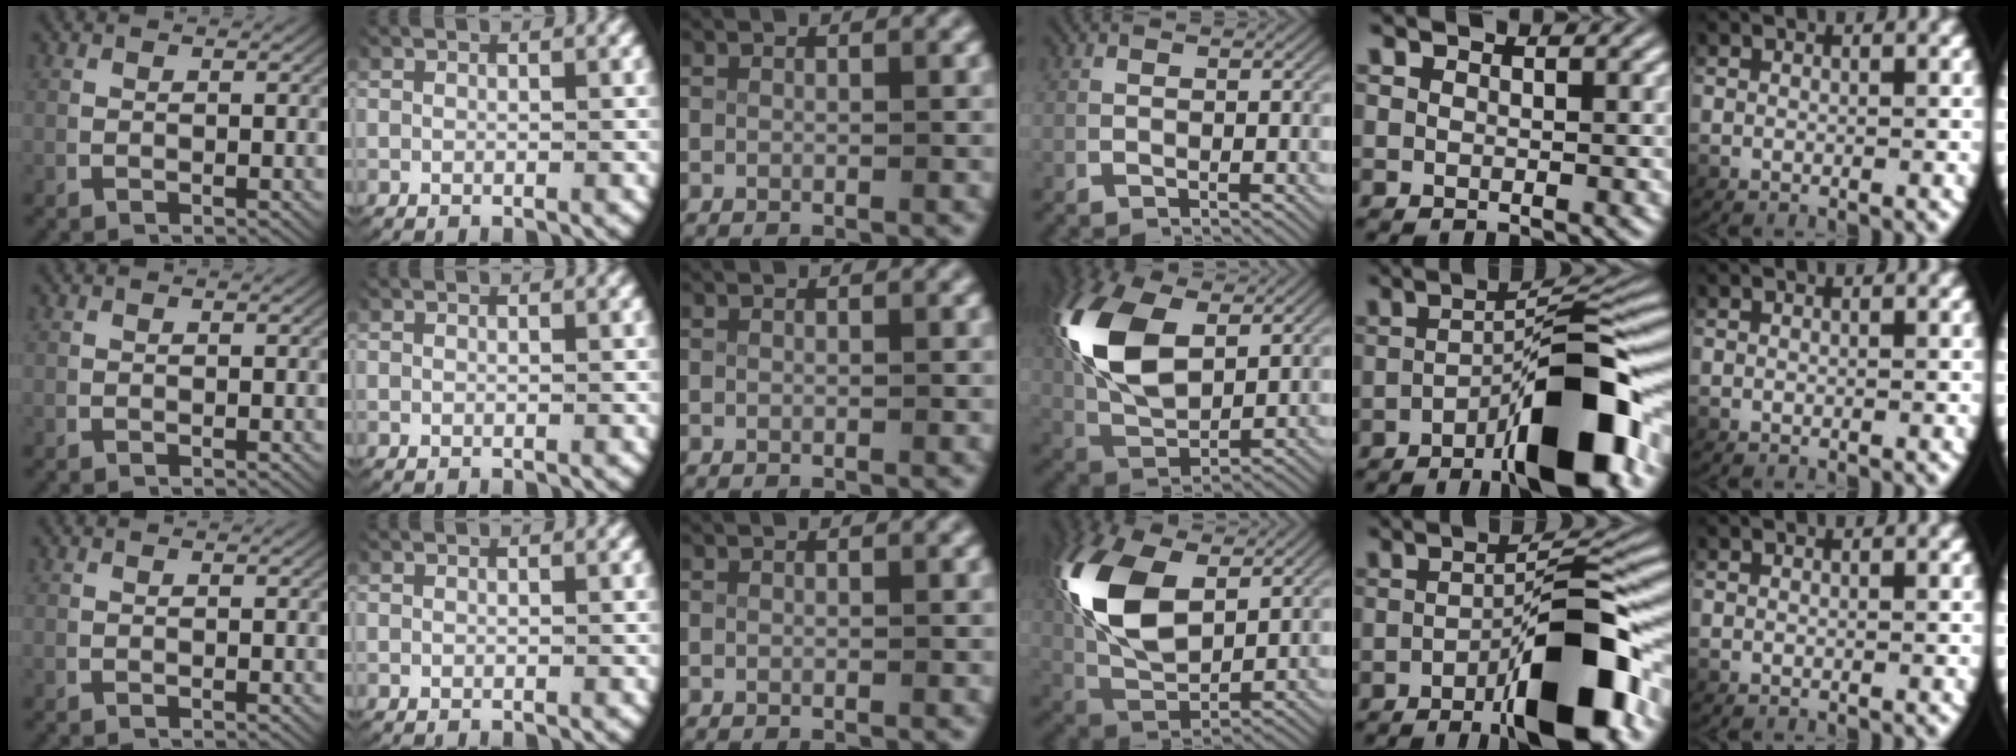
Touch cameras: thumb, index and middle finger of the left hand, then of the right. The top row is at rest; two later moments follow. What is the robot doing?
{"motion": "lift_and_place", "object": "fork"}